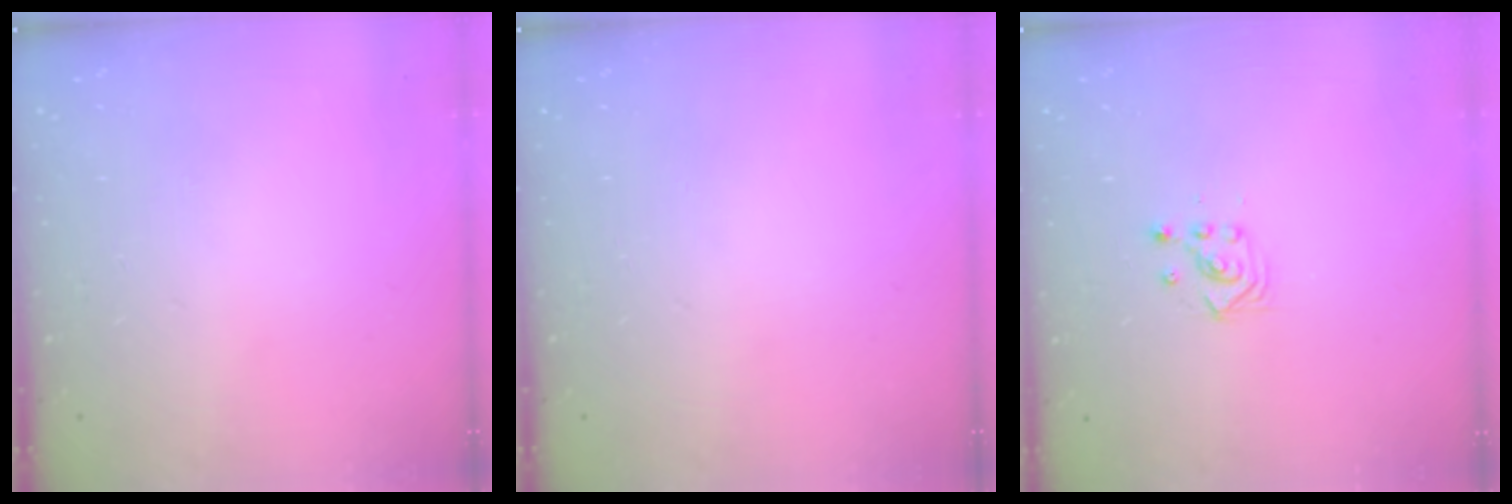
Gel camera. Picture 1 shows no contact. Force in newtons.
{"total": 0.0}
{"total": 3.4, "press": 3.3, "slide": 0.3}